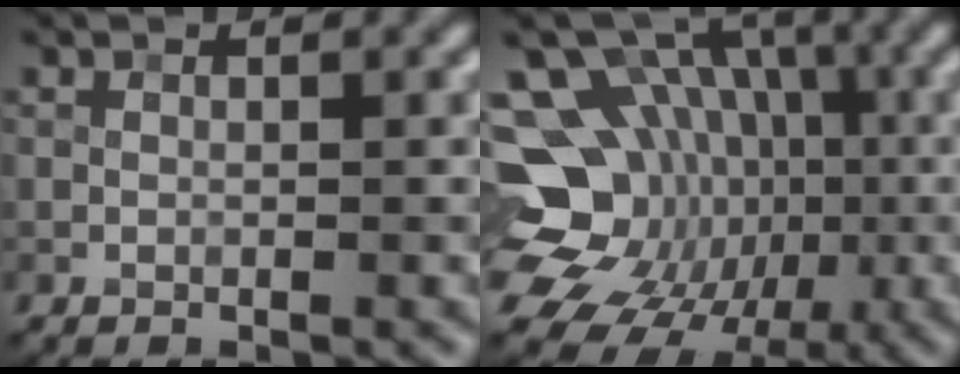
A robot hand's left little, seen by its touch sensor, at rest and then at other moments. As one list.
[{"total": 18.6, "force": [-4.3, 15.2, 9.9], "torque": [-0.163, 0.014, -0.074]}]